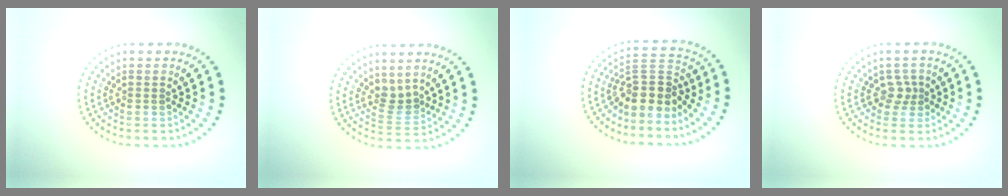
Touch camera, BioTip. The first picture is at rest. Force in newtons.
{"total": 1.8, "press": 1.4, "slide": 1.2}
{"total": 4.0, "press": 3.3, "slide": 2.2}
{"total": 1.4, "press": 1.1, "slide": 0.9}